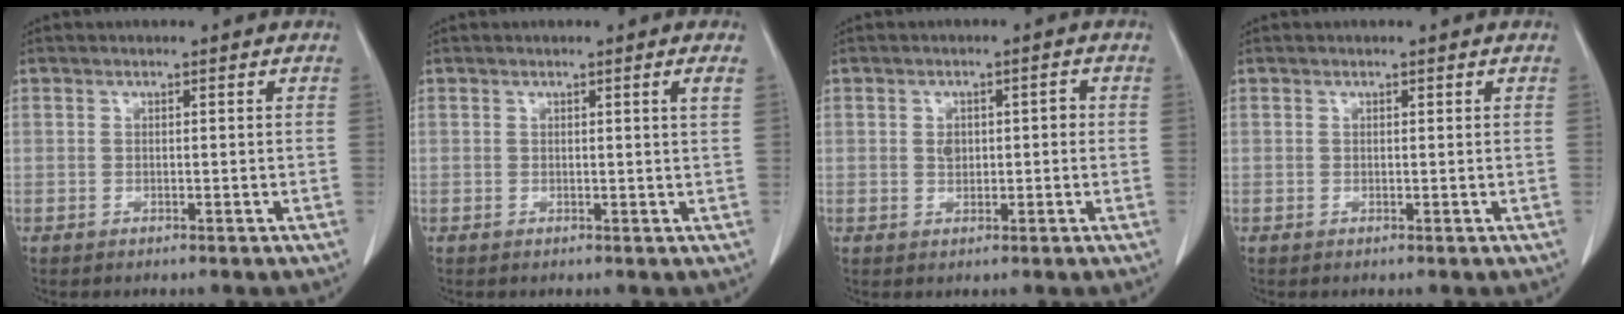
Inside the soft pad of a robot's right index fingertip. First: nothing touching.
{"total": 1.0, "force": [0.4, -0.4, 0.8], "torque": [-0.018, -0.005, 0.009]}
{"total": 2.8, "force": [0.1, 1.9, 2.1], "torque": [-0.031, 0.012, 0.006]}
{"total": 0.0}